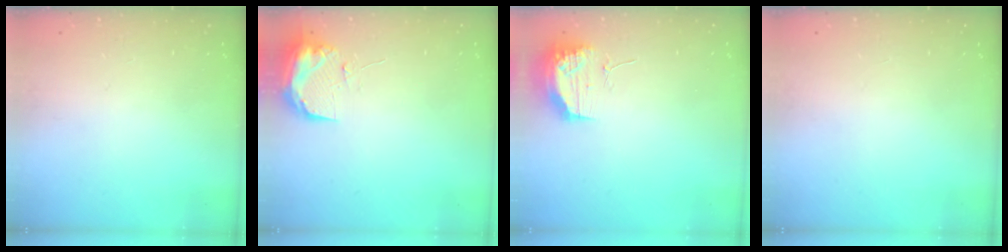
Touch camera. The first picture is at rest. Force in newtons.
{"total": 10.0, "press": 9.9, "slide": 1.2}
{"total": 11.2, "press": 11.1, "slide": 1.6}
{"total": 0.0}